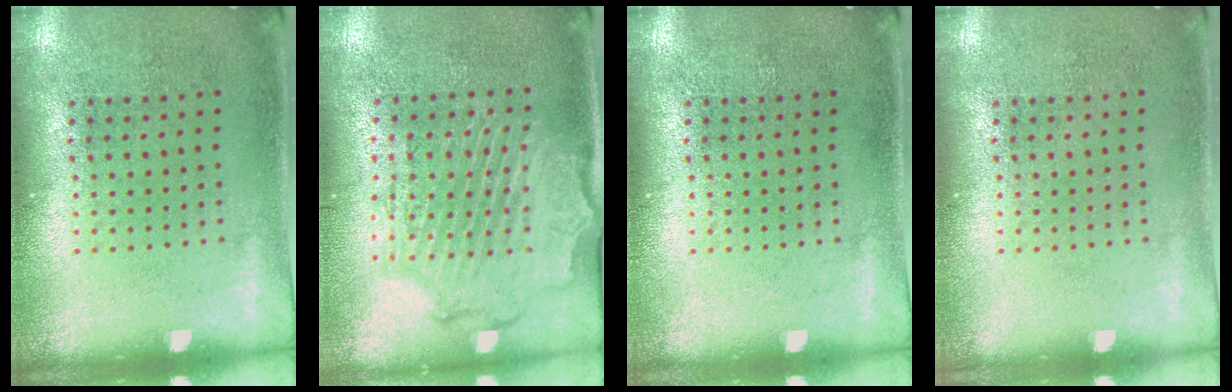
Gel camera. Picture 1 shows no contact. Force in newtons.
{"total": 2.1, "press": 2.0, "slide": 0.6}
{"total": 0.0}
{"total": 0.0}